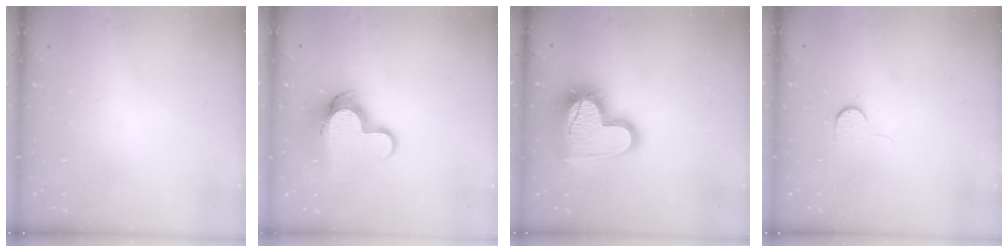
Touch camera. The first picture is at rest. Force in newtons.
{"total": 12.7, "press": 12.7, "slide": 1.4}
{"total": 18.5, "press": 18.4, "slide": 1.6}
{"total": 5.0, "press": 5.0, "slide": 0.5}